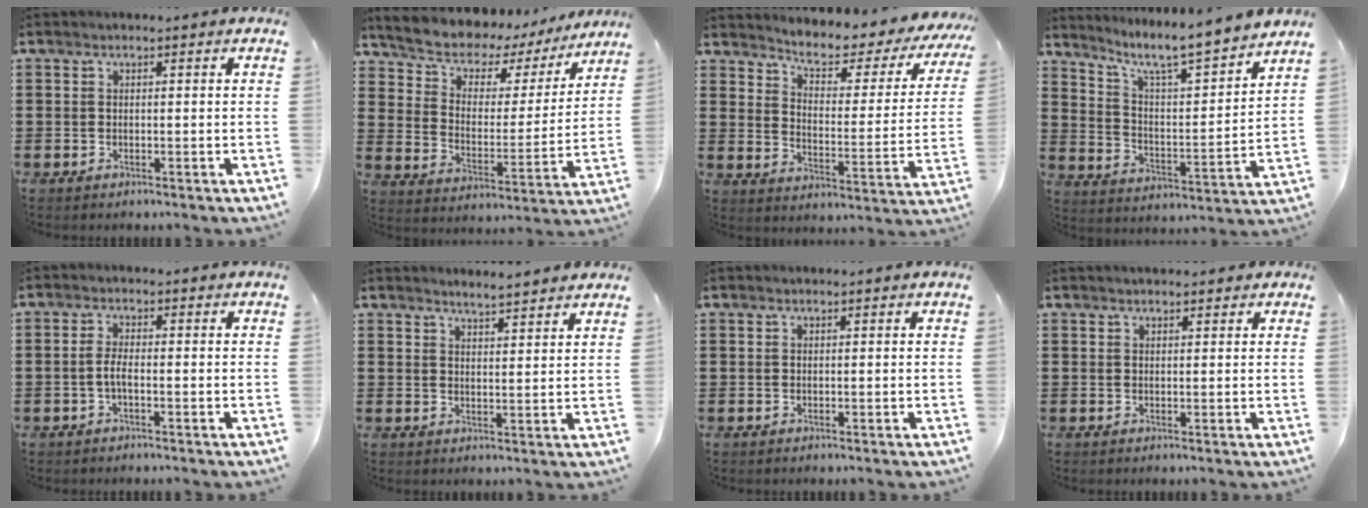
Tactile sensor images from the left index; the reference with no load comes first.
{"total": 6.5, "force": [5.9, 2.5, 1.2], "torque": [-0.053, -0.048, 0.096]}
{"total": 4.5, "force": [3.7, 1.2, 2.2], "torque": [-0.057, -0.031, 0.051]}
{"total": 7.3, "force": [6.4, 0.0, 3.5], "torque": [-0.087, -0.054, 0.099]}
{"total": 2.5, "force": [-0.4, 0.8, 2.3], "torque": [-0.057, -0.003, -0.012]}
{"total": 2.9, "force": [2.9, -0.2, 0.2], "torque": [-0.012, -0.008, 0.055]}
{"total": 0.0}
{"total": 1.4, "force": [1.3, 0.5, 0.3], "torque": [-0.008, 0.004, 0.024]}